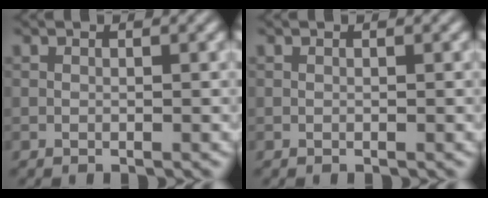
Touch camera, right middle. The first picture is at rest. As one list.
[{"total": 0.0}]